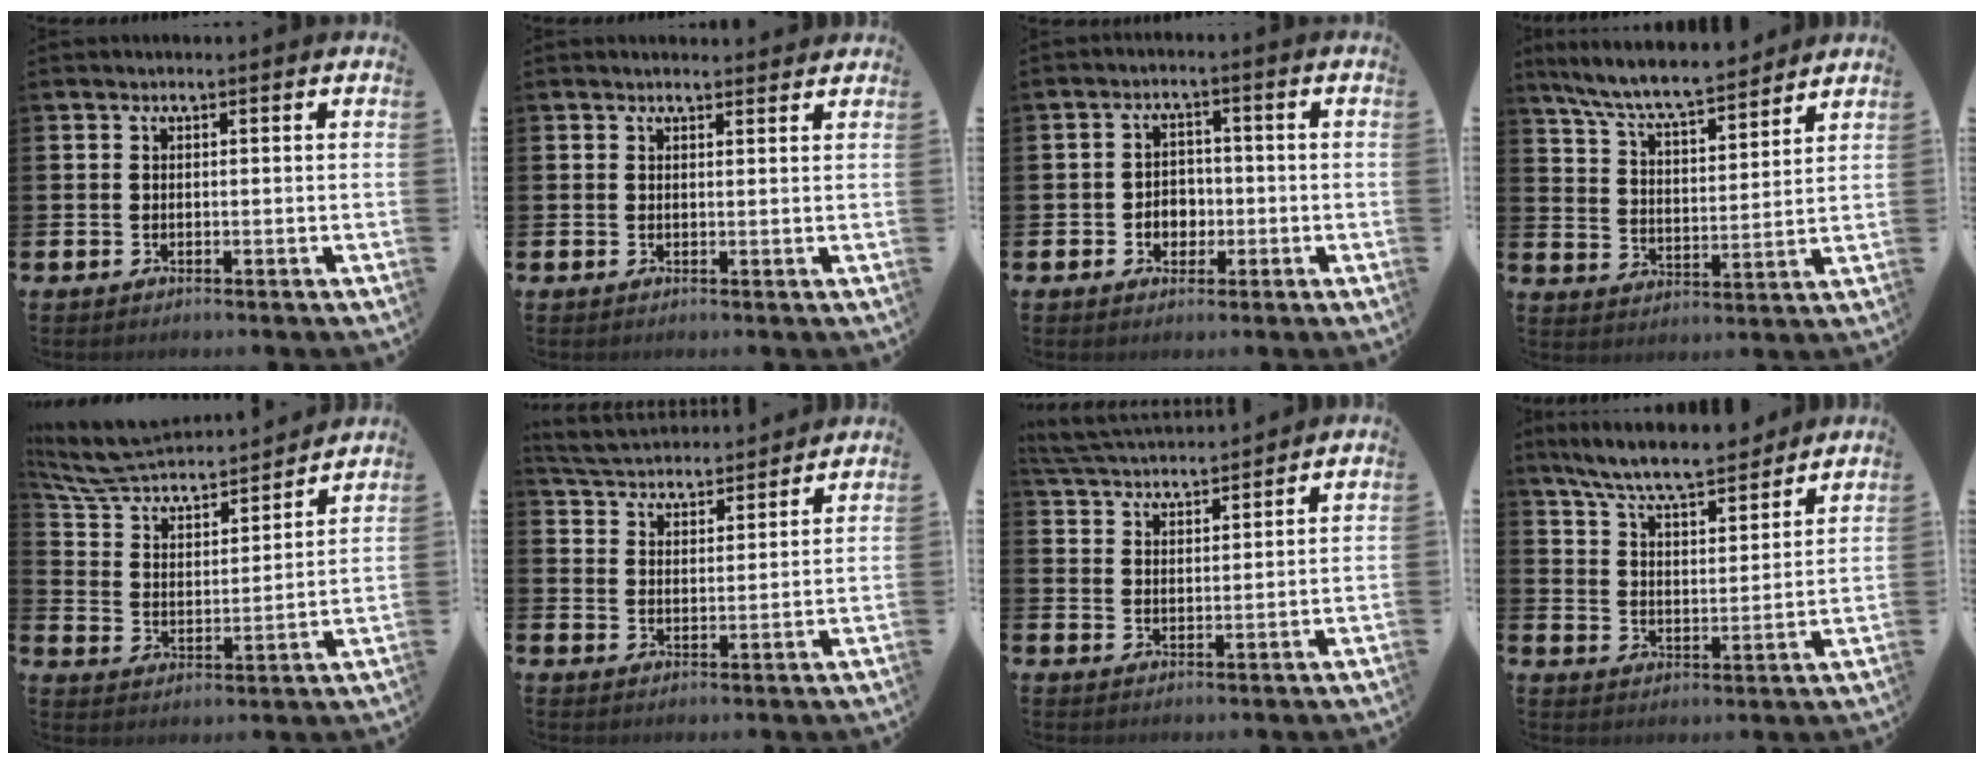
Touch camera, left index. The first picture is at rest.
{"total": 1.3, "force": [1.3, 0.3, 0.0], "torque": [0.006, -0.003, 0.022]}
{"total": 3.0, "force": [-0.8, 2.6, 1.2], "torque": [-0.021, 0.003, -0.023]}
{"total": 8.2, "force": [7.7, 0.9, 2.7], "torque": [-0.088, -0.047, 0.136]}
{"total": 6.8, "force": [6.3, 2.2, 1.3], "torque": [-0.065, -0.050, 0.107]}
{"total": 4.8, "force": [4.8, 0.7, 0.0], "torque": [-0.026, -0.037, 0.082]}
{"total": 4.8, "force": [4.8, 0.4, 0.0], "torque": [-0.022, -0.030, 0.085]}
{"total": 8.3, "force": [7.7, 1.0, 2.9], "torque": [-0.091, -0.043, 0.137]}